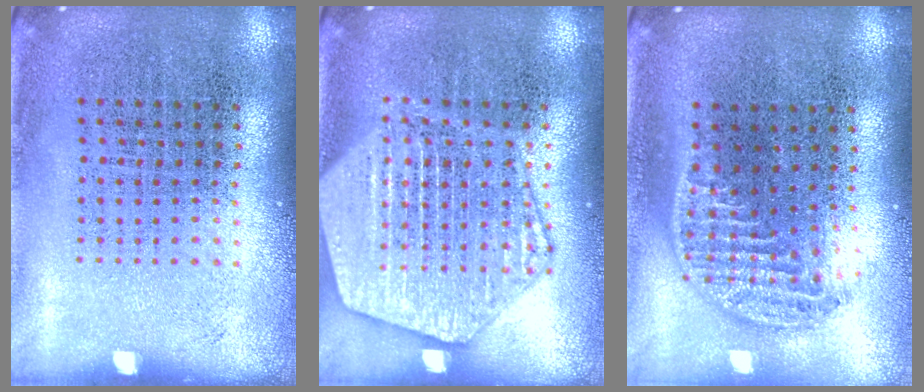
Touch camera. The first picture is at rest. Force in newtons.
{"total": 3.8, "press": 3.7, "slide": 0.5}
{"total": 1.3, "press": 1.1, "slide": 0.7}